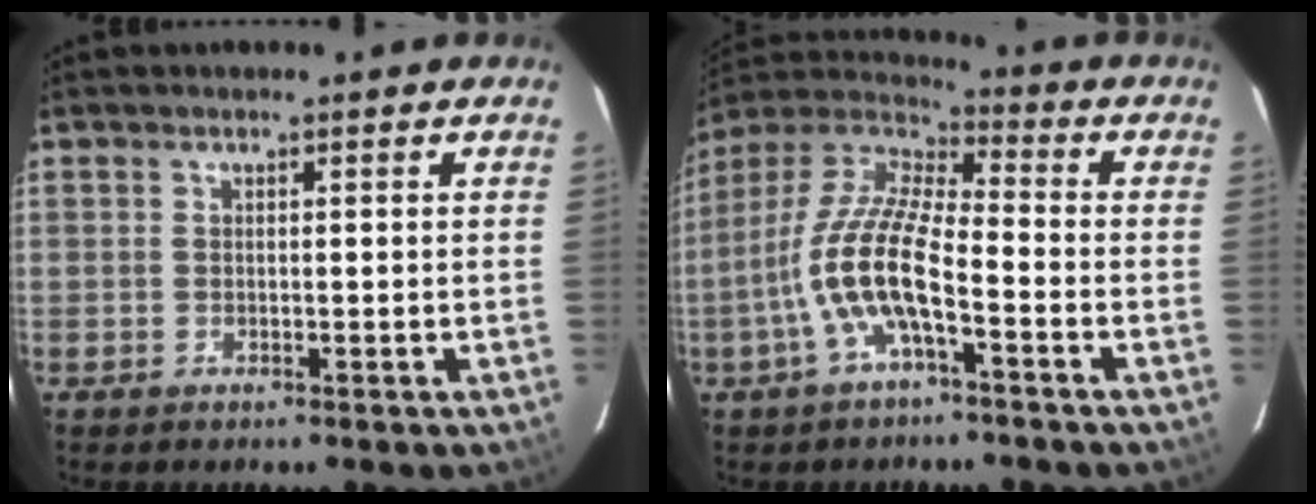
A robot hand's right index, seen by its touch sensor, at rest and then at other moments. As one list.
[{"total": 13.1, "force": [-4.8, 3.6, 11.6], "torque": [-0.242, 0.003, -0.100]}]